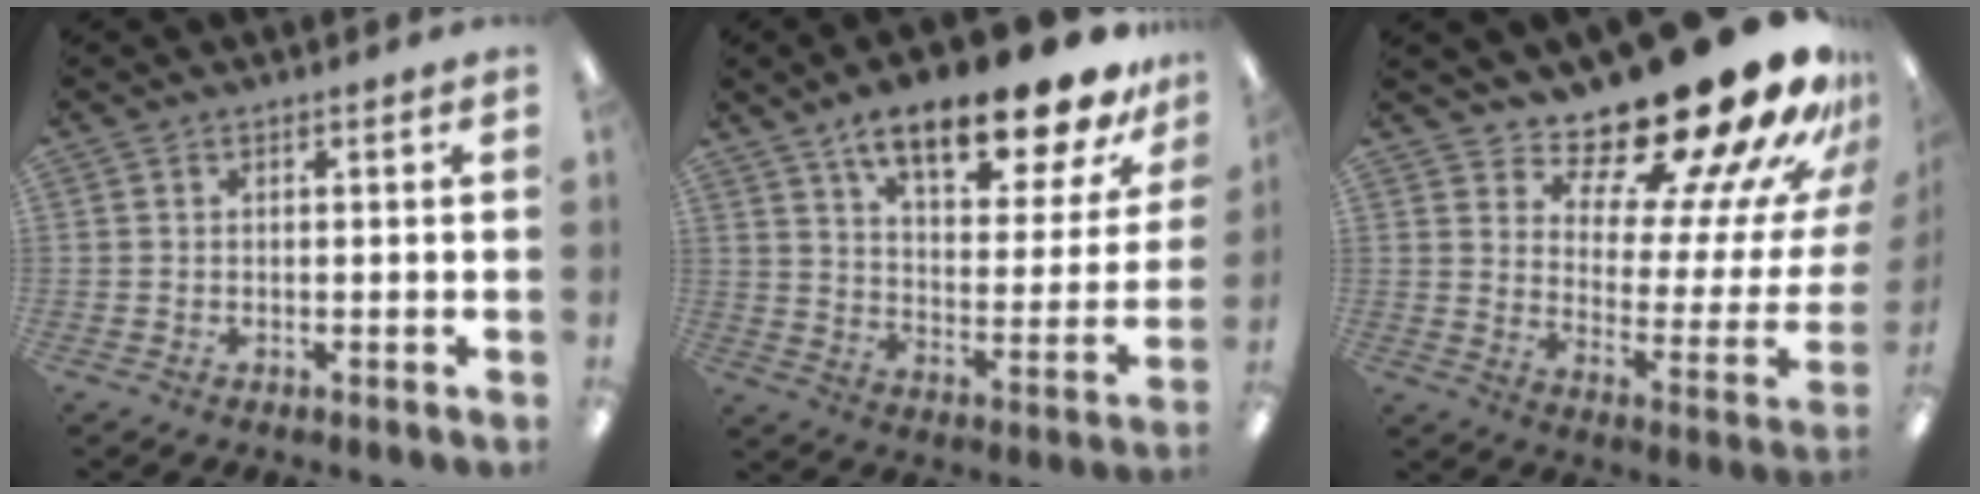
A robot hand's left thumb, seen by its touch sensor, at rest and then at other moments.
{"total": 20.0, "force": [14.6, 6.3, 12.1], "torque": [-0.189, -0.094, 0.243]}
{"total": 23.5, "force": [19.3, 6.2, 11.8], "torque": [-0.156, -0.155, 0.317]}